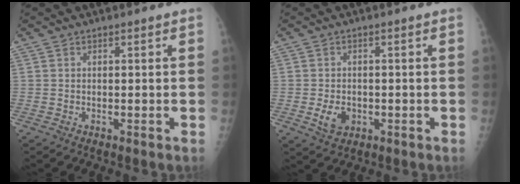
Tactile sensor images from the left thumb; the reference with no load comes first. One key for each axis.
{"total": 4.0, "fx": -0.9, "fy": 2.9, "fz": 2.5, "tx": -0.038, "ty": 0.000, "tz": -0.009}